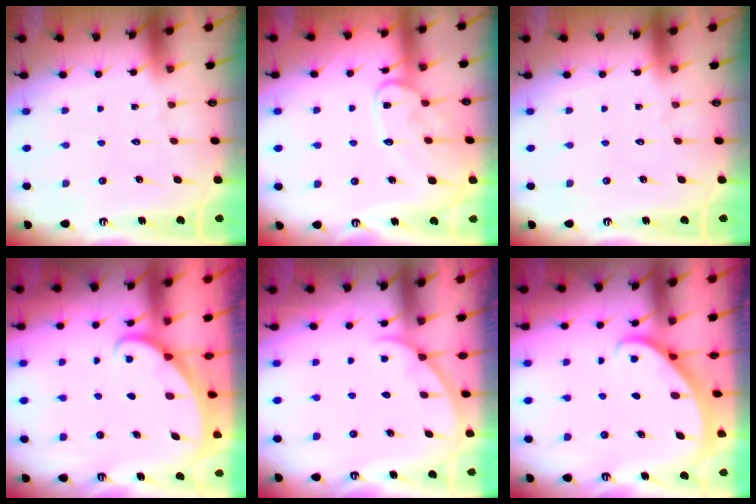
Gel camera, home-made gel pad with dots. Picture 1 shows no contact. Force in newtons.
{"total": 12.0, "press": 12.0, "slide": 0.7}
{"total": 0.0}
{"total": 1.6, "press": 1.6, "slide": 0.1}
{"total": 2.8, "press": 2.8, "slide": 0.4}
{"total": 2.1, "press": 2.1, "slide": 0.2}